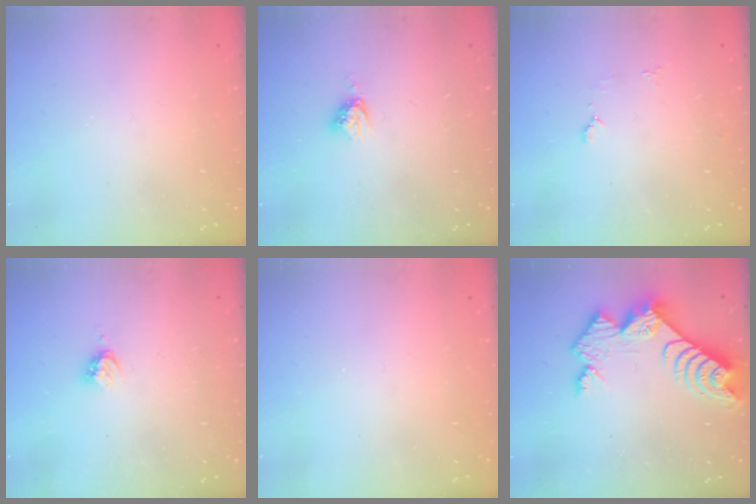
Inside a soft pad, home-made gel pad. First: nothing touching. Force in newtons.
{"total": 4.9, "press": 4.8, "slide": 0.4}
{"total": 4.2, "press": 4.2, "slide": 0.5}
{"total": 4.5, "press": 4.5, "slide": 0.5}
{"total": 0.0}
{"total": 11.2, "press": 11.1, "slide": 0.9}